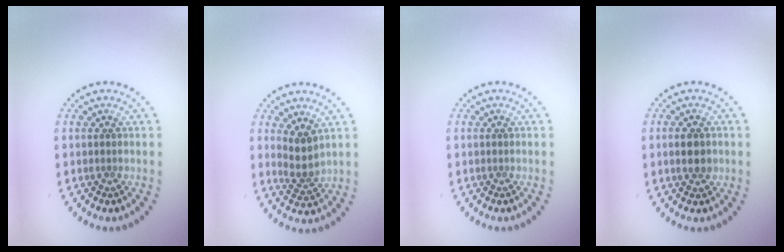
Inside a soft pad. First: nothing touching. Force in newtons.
{"total": 2.5, "press": 2.0, "slide": 1.5}
{"total": 0.0}
{"total": 2.3, "press": 2.3, "slide": 0.1}